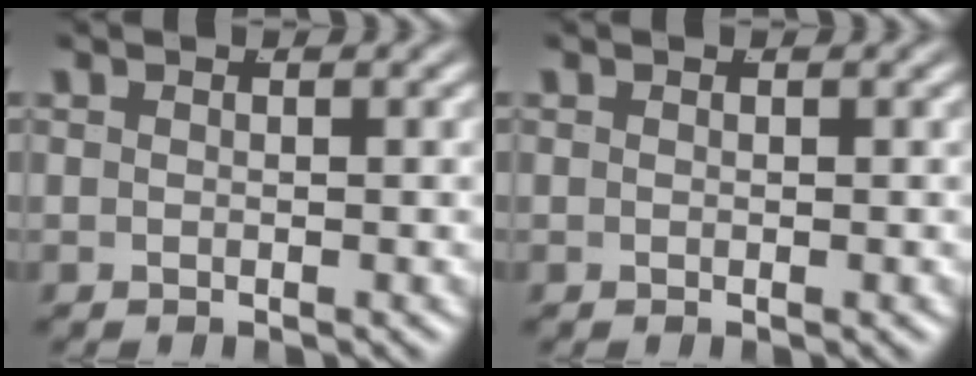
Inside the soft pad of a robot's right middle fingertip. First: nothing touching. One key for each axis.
{"total": 0.0}